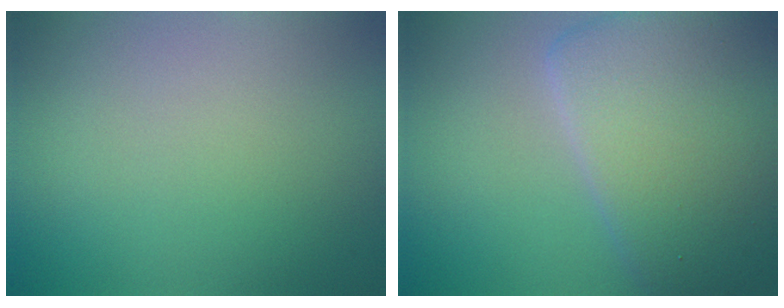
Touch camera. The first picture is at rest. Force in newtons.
{"total": 10.1, "press": 10.1, "slide": 0.5}